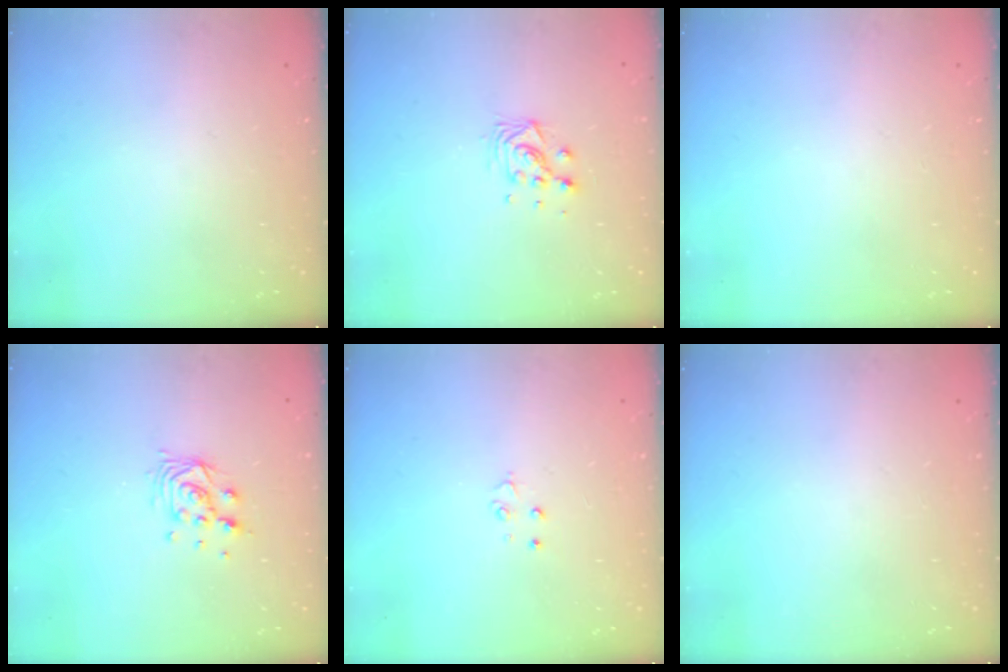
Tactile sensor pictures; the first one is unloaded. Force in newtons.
{"total": 7.3, "press": 7.3, "slide": 0.5}
{"total": 0.0}
{"total": 8.2, "press": 8.2, "slide": 0.6}
{"total": 2.8, "press": 2.8, "slide": 0.3}
{"total": 0.0}